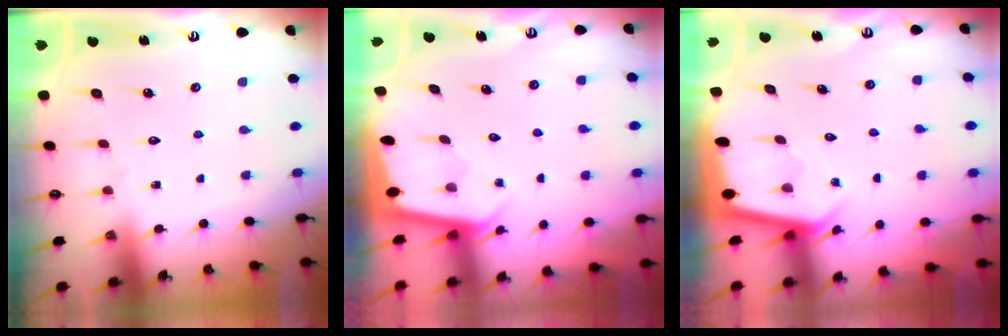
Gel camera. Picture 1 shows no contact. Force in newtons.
{"total": 1.9, "press": 1.9, "slide": 0.1}
{"total": 2.1, "press": 2.1, "slide": 0.2}